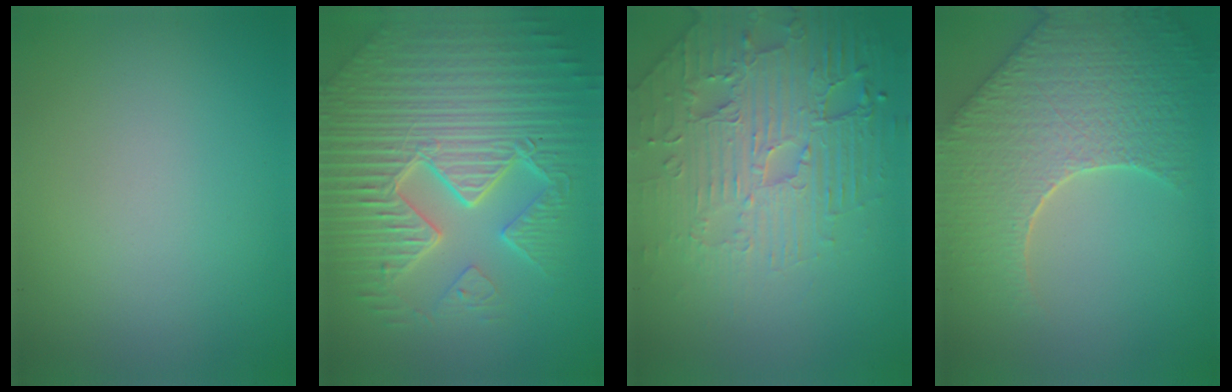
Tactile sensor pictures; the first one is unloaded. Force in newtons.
{"total": 11.2, "press": 7.2, "slide": 8.6}
{"total": 6.0, "press": 5.2, "slide": 3.0}
{"total": 9.1, "press": 6.4, "slide": 6.4}